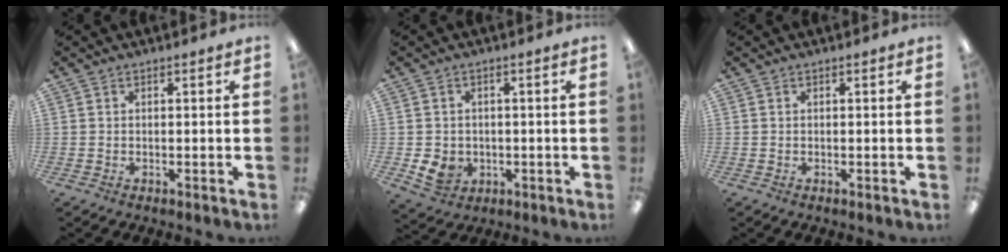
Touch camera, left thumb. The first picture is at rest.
{"total": 4.8, "force": [-0.9, 4.3, 1.8], "torque": [-0.046, 0.001, -0.017]}
{"total": 0.0}